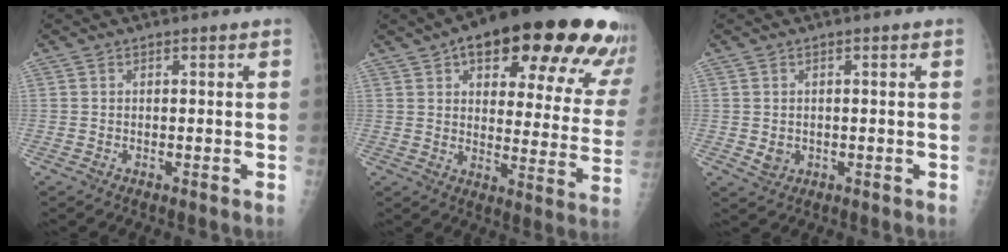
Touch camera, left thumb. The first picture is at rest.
{"total": 29.9, "force": [17.9, 10.5, 21.5], "torque": [-0.237, -0.035, 0.234]}
{"total": 2.2, "force": [-0.3, 2.0, 0.9], "torque": [-0.005, -0.001, 0.003]}